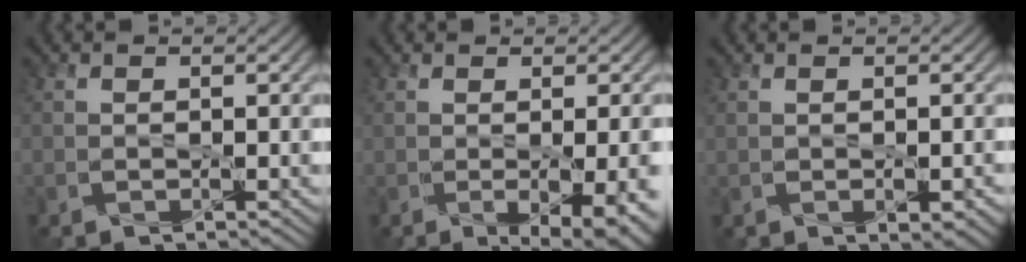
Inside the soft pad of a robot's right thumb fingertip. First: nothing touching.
{"total": 7.5, "force": [-2.1, 2.7, 6.7], "torque": [-0.086, -0.020, -0.001]}
{"total": 2.3, "force": [-0.7, 1.0, 1.9], "torque": [-0.033, -0.009, -0.002]}